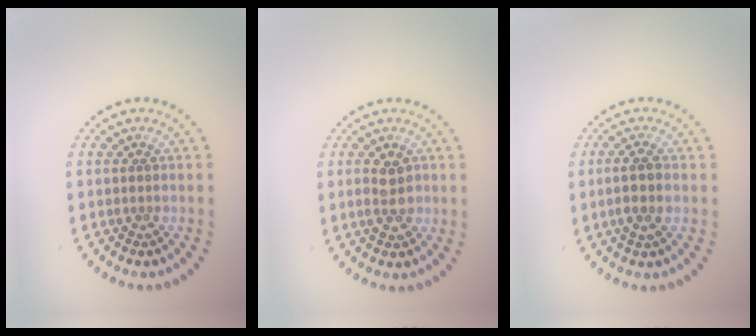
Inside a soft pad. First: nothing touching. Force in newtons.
{"total": 2.4, "press": 2.4, "slide": 0.2}
{"total": 2.4, "press": 2.3, "slide": 0.8}